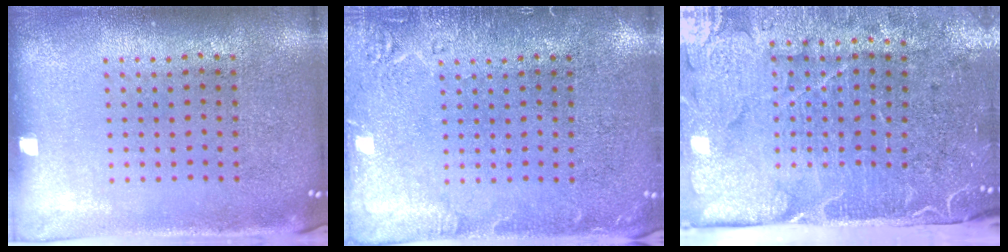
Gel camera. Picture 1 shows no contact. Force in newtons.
{"total": 2.2, "press": 2.2, "slide": 0.4}
{"total": 4.9, "press": 4.0, "slide": 2.9}